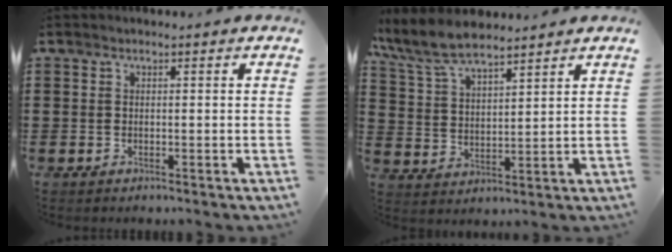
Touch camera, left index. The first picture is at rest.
{"total": 7.5, "force": [6.7, 1.5, 3.0], "torque": [-0.085, -0.021, 0.121]}